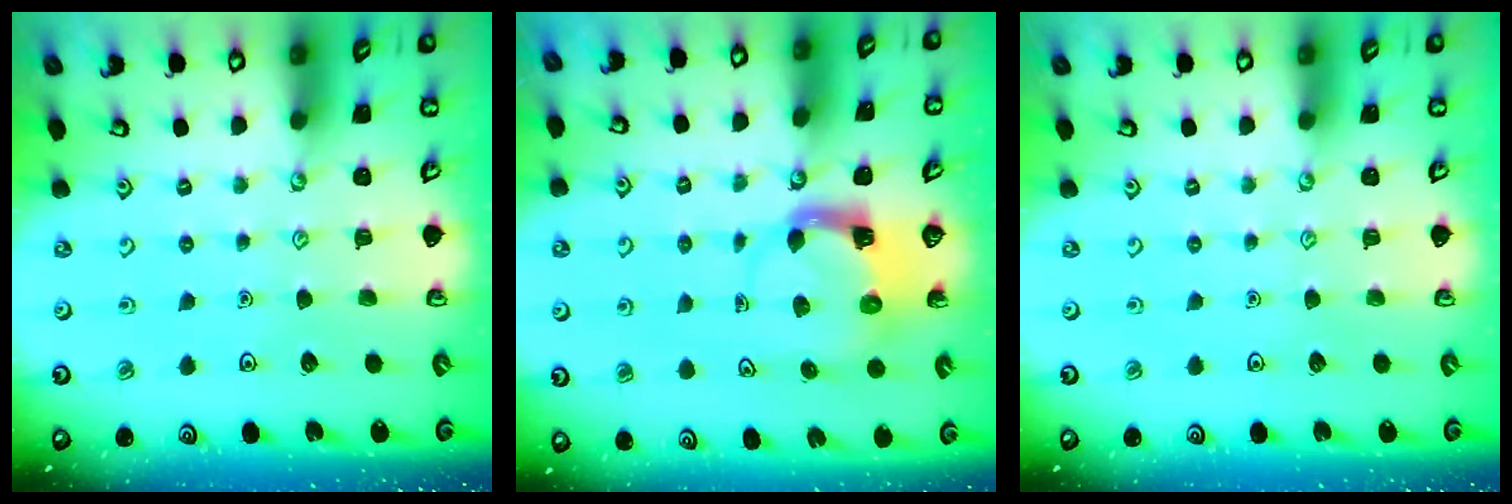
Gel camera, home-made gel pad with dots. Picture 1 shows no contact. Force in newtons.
{"total": 3.9, "press": 3.8, "slide": 0.6}
{"total": 0.0}